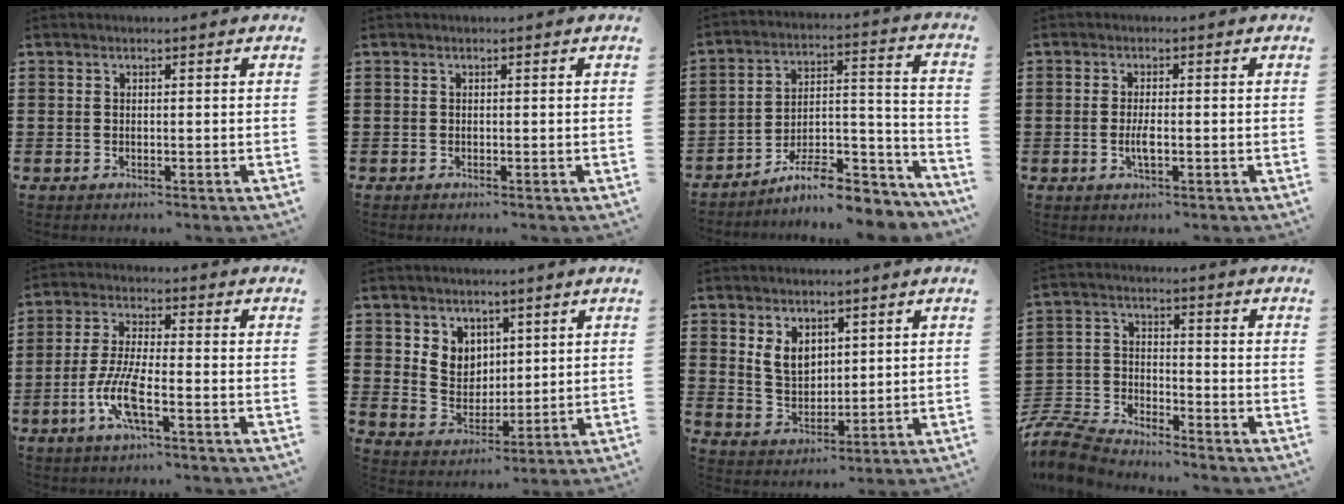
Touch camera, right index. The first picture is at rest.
{"total": 0.0}
{"total": 9.7, "force": [-8.2, 2.3, 4.7], "torque": [-0.059, 0.030, -0.150]}
{"total": 2.8, "force": [-0.7, 0.7, 2.6], "torque": [-0.053, -0.003, -0.014]}
{"total": 7.5, "force": [-3.3, 1.6, 6.5], "torque": [-0.154, -0.016, -0.068]}
{"total": 5.5, "force": [3.1, 4.6, 0.6], "torque": [-0.030, 0.001, 0.056]}
{"total": 5.2, "force": [2.4, 3.6, 2.8], "torque": [-0.060, 0.009, 0.042]}
{"total": 7.5, "force": [-7.3, 1.0, 1.1], "torque": [-0.051, 0.002, -0.154]}